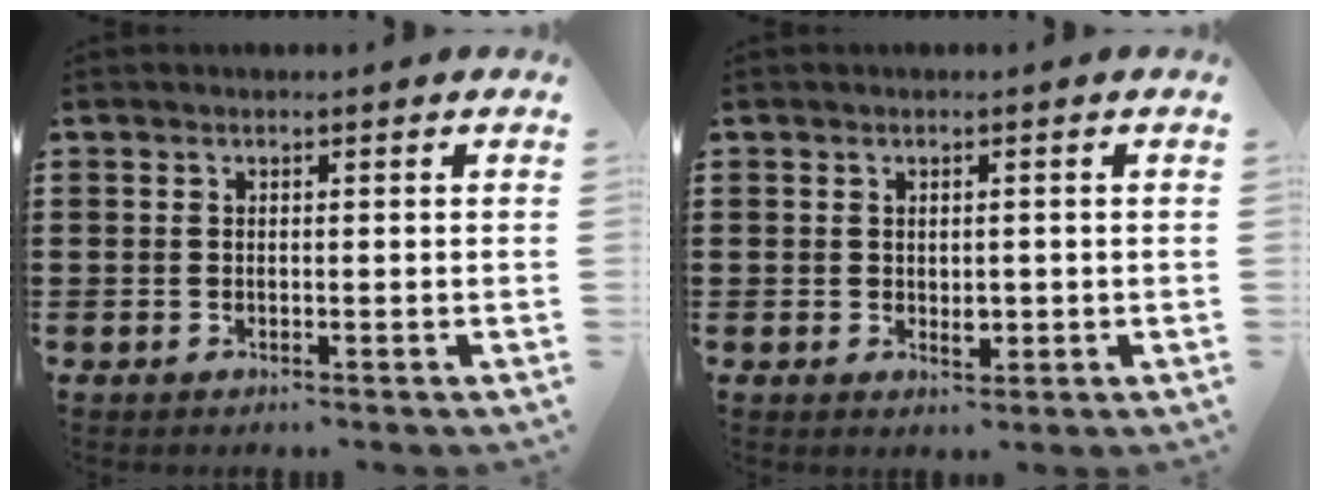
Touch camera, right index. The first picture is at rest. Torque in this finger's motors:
{"motor_torque": [0.36, 0.36, 0.00, 0.00]}